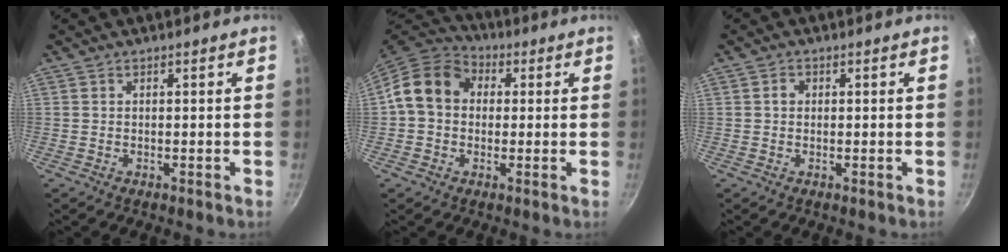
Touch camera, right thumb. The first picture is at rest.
{"total": 12.2, "force": [1.5, 10.0, 6.8], "torque": [-0.092, 0.028, 0.004]}
{"total": 1.5, "force": [0.2, 1.3, 0.7], "torque": [-0.007, 0.007, 0.001]}